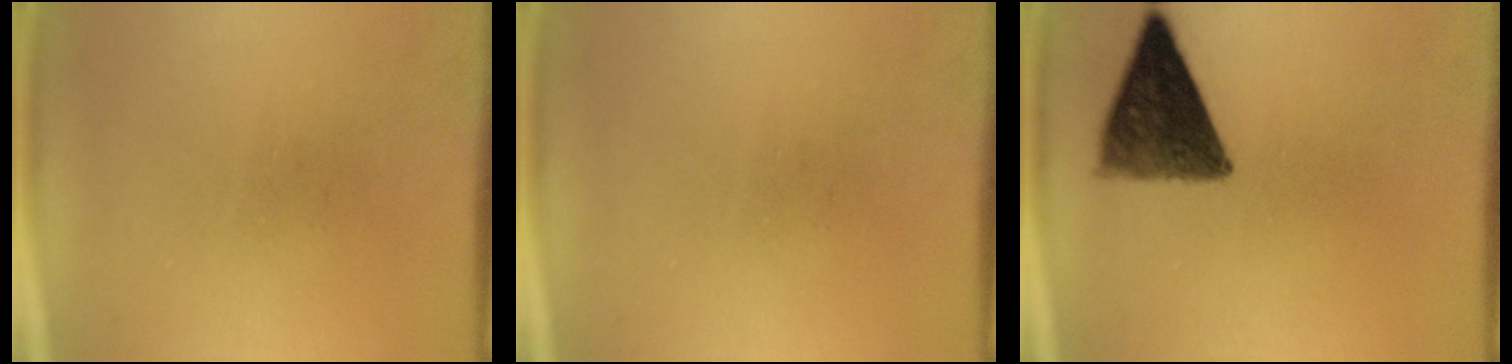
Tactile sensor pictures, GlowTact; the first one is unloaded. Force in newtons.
{"total": 0.0}
{"total": 9.5}